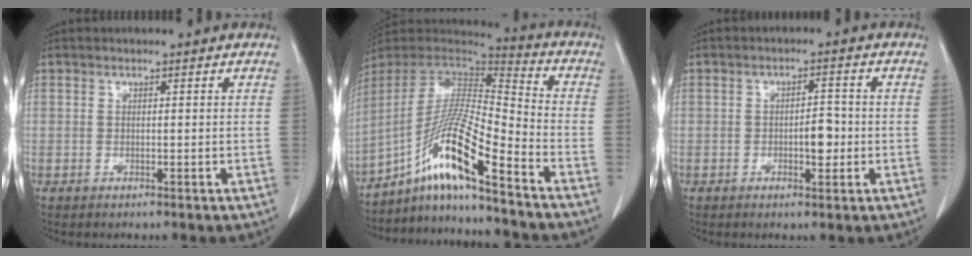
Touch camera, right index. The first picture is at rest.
{"total": 15.0, "force": [-9.6, -0.2, 11.5], "torque": [-0.218, 0.002, -0.176]}
{"total": 3.5, "force": [-0.7, 1.4, 3.1], "torque": [-0.042, 0.005, -0.005]}